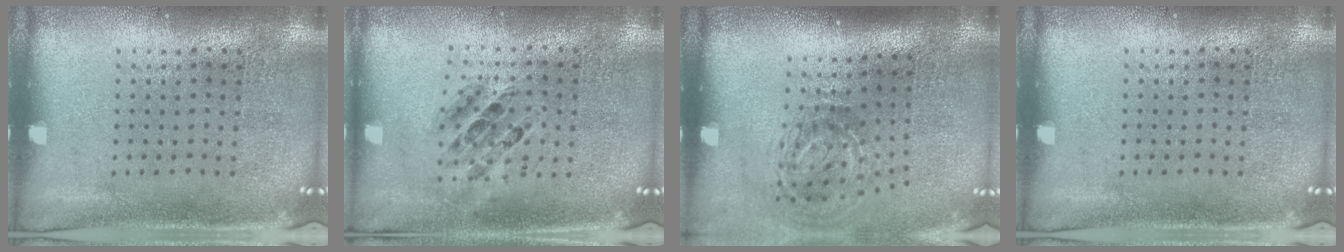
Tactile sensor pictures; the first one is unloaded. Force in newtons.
{"total": 0.7, "press": 0.7, "slide": 0.2}
{"total": 2.1, "press": 1.3, "slide": 1.7}
{"total": 0.0}